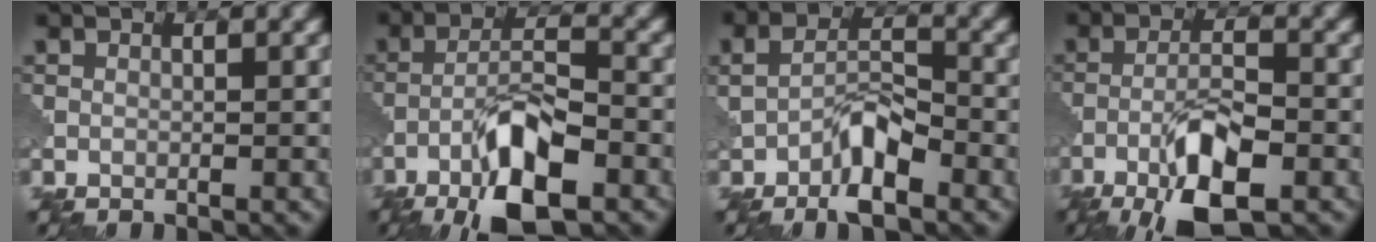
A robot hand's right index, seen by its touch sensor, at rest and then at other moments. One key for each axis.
{"total": 8.3, "fx": -4.5, "fy": 2.4, "fz": 6.5, "tx": -0.114, "ty": 0.010, "tz": -0.085}
{"total": 4.7, "fx": -2.2, "fy": 2.1, "fz": 3.5, "tx": -0.056, "ty": 0.007, "tz": -0.041}
{"total": 7.4, "fx": -4.0, "fy": 2.1, "fz": 5.9, "tx": -0.107, "ty": 0.003, "tz": -0.075}